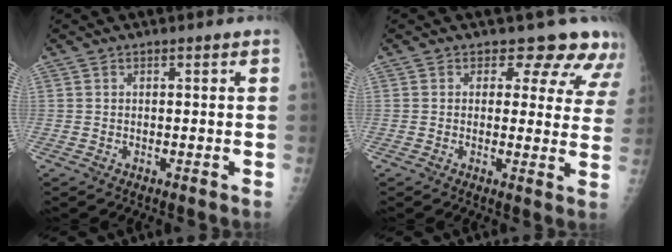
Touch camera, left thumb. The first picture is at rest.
{"total": 9.8, "force": [8.0, 5.1, 2.6], "torque": [0.025, -0.036, 0.062]}